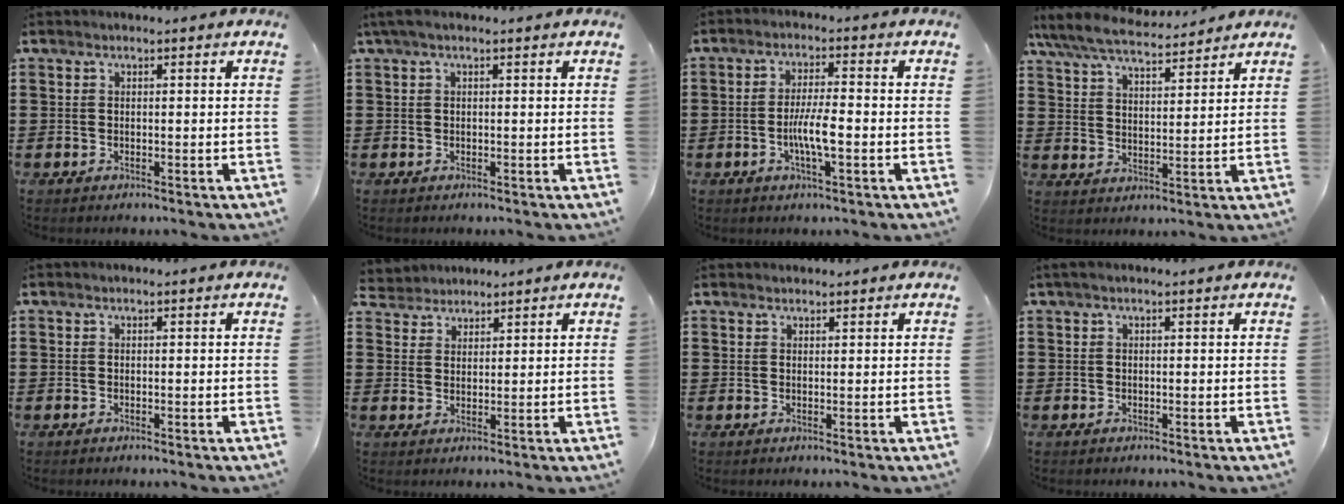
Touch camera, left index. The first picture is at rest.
{"total": 1.2, "force": [0.0, 0.2, 1.1], "torque": [-0.021, -0.001, 0.001]}
{"total": 5.7, "force": [-1.4, 1.1, 5.5], "torque": [-0.106, 0.000, -0.030]}
{"total": 7.4, "force": [6.7, 1.3, 2.9], "torque": [-0.082, -0.027, 0.120]}
{"total": 0.0}
{"total": 2.8, "force": [2.6, 1.0, -0.5], "torque": [-0.003, -0.001, 0.051]}
{"total": 1.0, "force": [1.0, 0.2, 0.1], "torque": [-0.004, 0.000, 0.020]}
{"total": 0.7, "force": [0.2, 0.0, 0.6], "torque": [-0.011, -0.001, 0.004]}